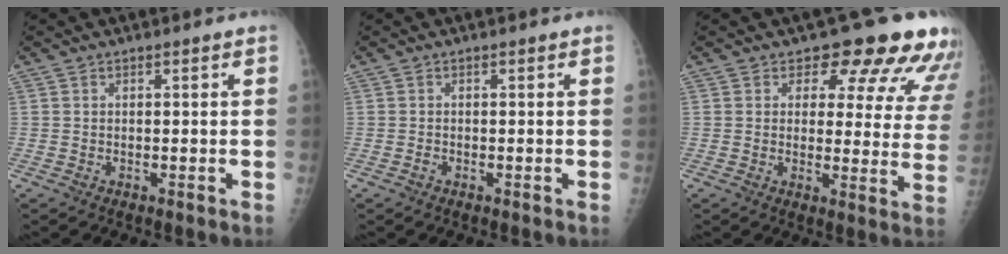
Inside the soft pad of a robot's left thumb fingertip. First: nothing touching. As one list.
[{"total": 0.5, "force": [-0.3, 0.3, 0.3], "torque": [-0.004, 0.000, -0.006]}, {"total": 14.6, "force": [11.6, 6.0, 6.5], "torque": [-0.021, -0.069, 0.114]}]